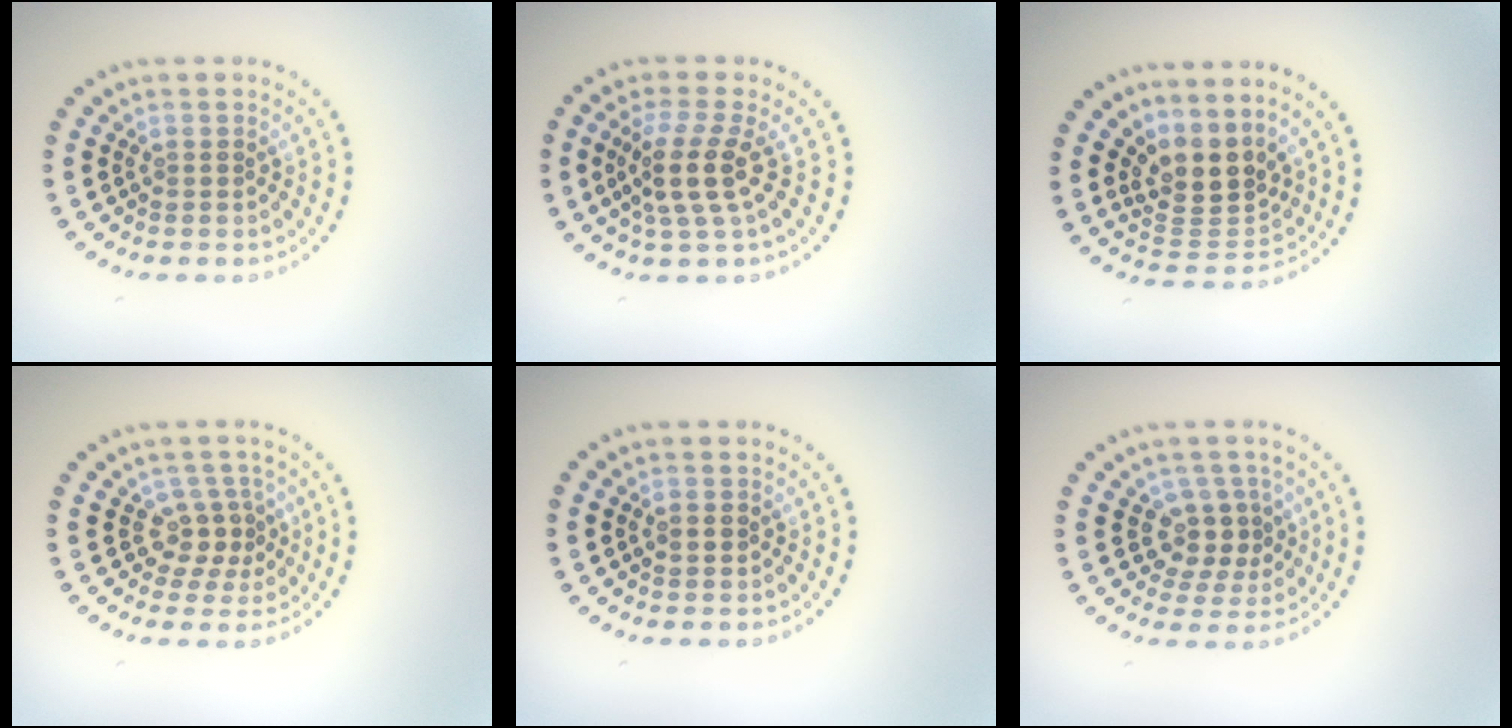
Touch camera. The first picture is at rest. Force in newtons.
{"total": 3.7, "press": 2.8, "slide": 2.4}
{"total": 3.9, "press": 3.0, "slide": 2.4}
{"total": 2.5, "press": 1.9, "slide": 1.7}
{"total": 1.2, "press": 1.2, "slide": 0.1}
{"total": 3.0, "press": 2.3, "slide": 1.9}